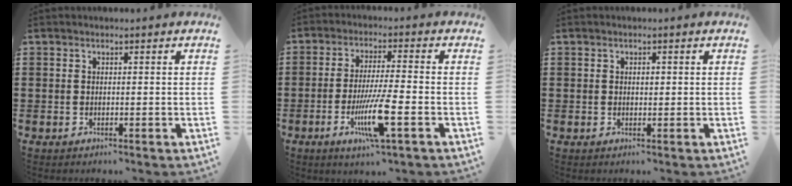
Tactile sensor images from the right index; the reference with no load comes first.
{"total": 9.1, "force": [-3.3, 1.1, 8.4], "torque": [-0.168, -0.016, -0.062]}
{"total": 0.8, "force": [0.1, 0.4, 0.6], "torque": [-0.013, 0.001, 0.003]}